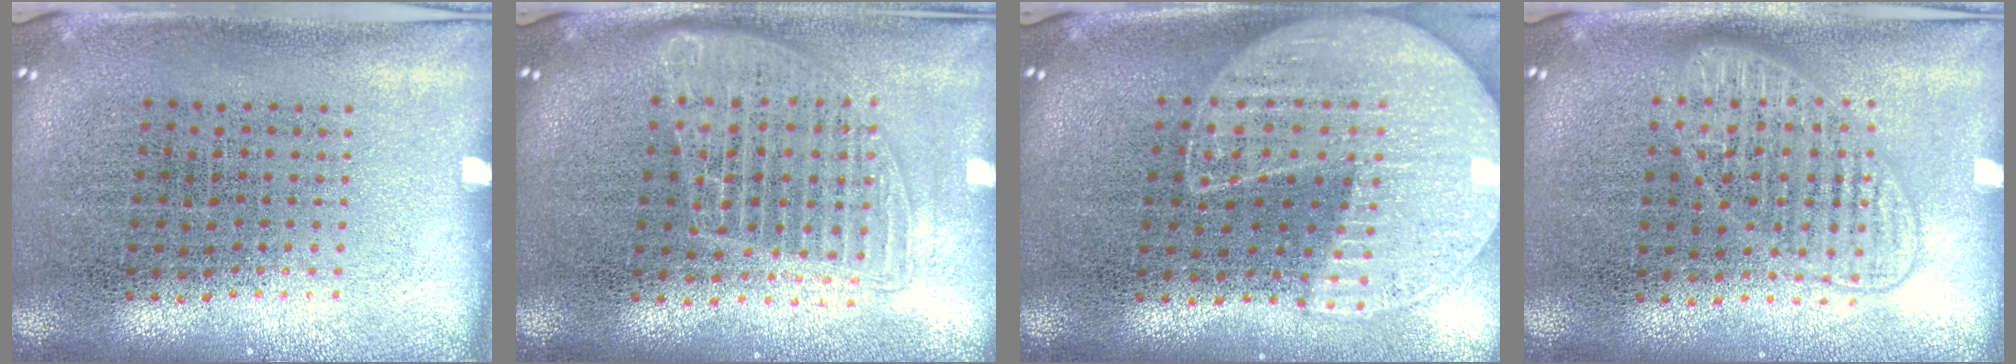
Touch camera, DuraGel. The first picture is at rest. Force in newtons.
{"total": 1.5, "press": 1.3, "slide": 0.7}
{"total": 1.5, "press": 1.5, "slide": 0.3}
{"total": 1.5, "press": 1.4, "slide": 0.2}